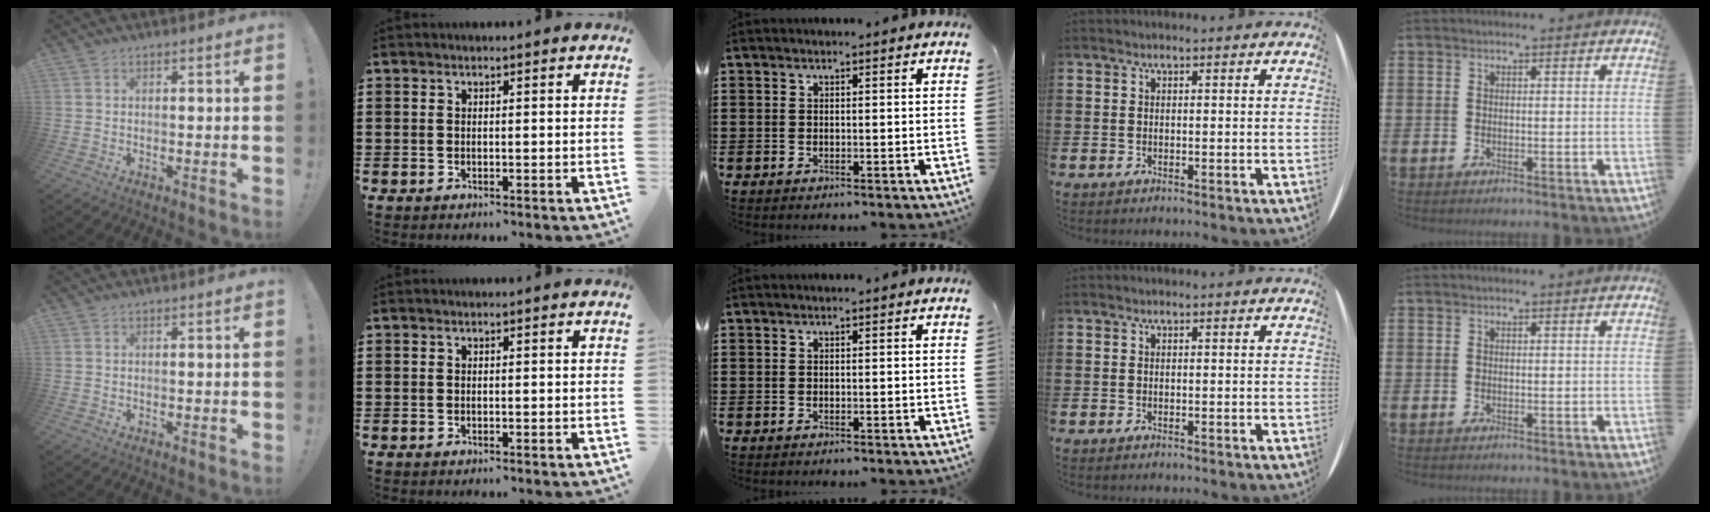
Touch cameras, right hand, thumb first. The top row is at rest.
{}